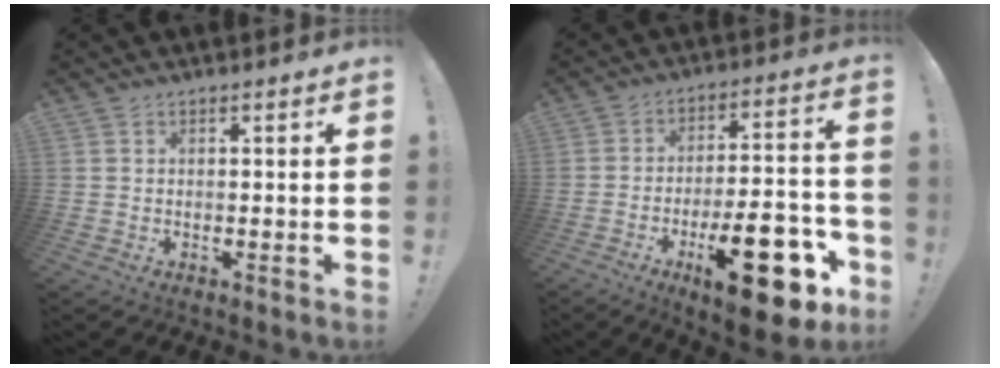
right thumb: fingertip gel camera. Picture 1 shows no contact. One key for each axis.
{"total": 22.6, "fx": -10.1, "fy": 8.4, "fz": 18.4, "tx": -0.249, "ty": 0.063, "tz": -0.145}